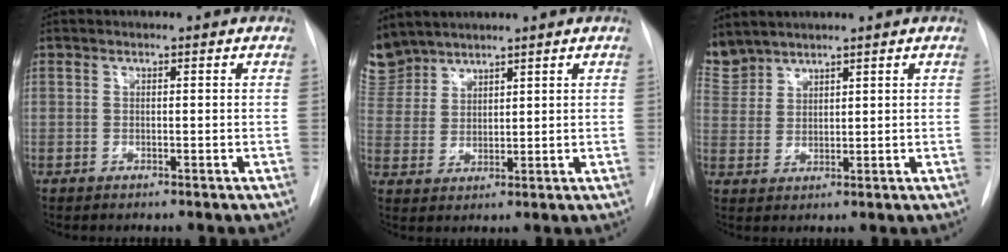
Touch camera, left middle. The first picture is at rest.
{"total": 7.2, "force": [6.7, 2.7, 0.3], "torque": [-0.014, 0.007, 0.149]}
{"total": 5.7, "force": [5.4, 1.8, 0.4], "torque": [-0.017, 0.010, 0.120]}